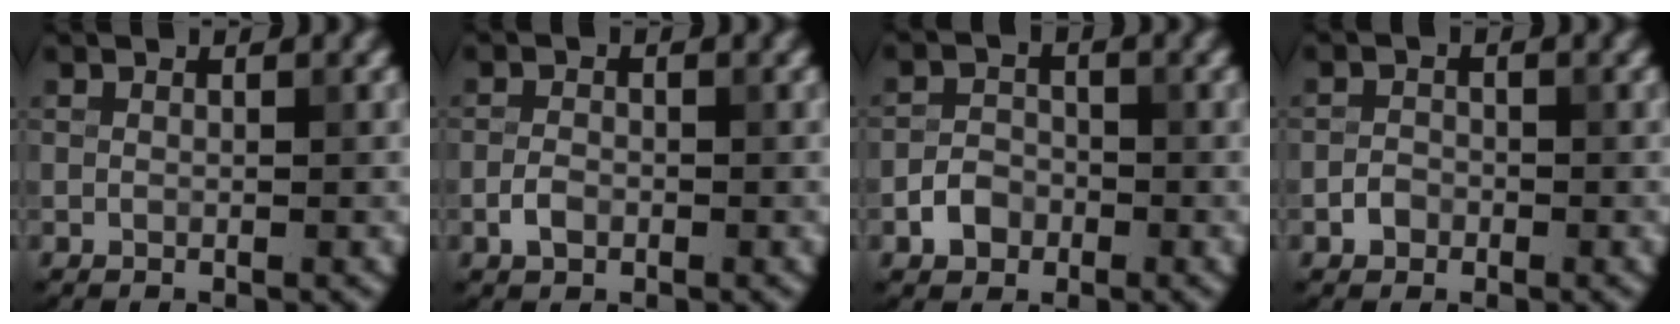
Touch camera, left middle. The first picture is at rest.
{"total": 1.6, "force": [-0.7, 1.0, 1.0], "torque": [-0.017, 0.002, -0.017]}
{"total": 2.5, "force": [-1.2, 1.9, 1.0], "torque": [-0.013, 0.004, -0.027]}
{"total": 1.4, "force": [-0.7, 1.1, 0.5], "torque": [-0.003, 0.002, -0.015]}